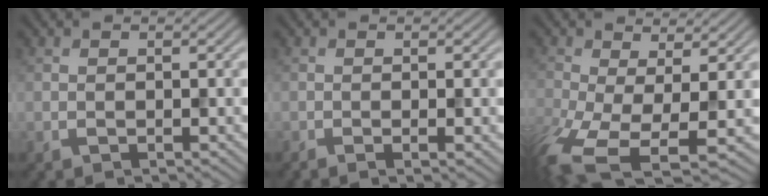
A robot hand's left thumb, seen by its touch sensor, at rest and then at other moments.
{"total": 1.4, "force": [-0.5, 0.3, 1.3], "torque": [-0.018, -0.004, -0.012]}
{"total": 9.5, "force": [-4.1, 4.0, 7.6], "torque": [-0.184, -0.043, -0.061]}